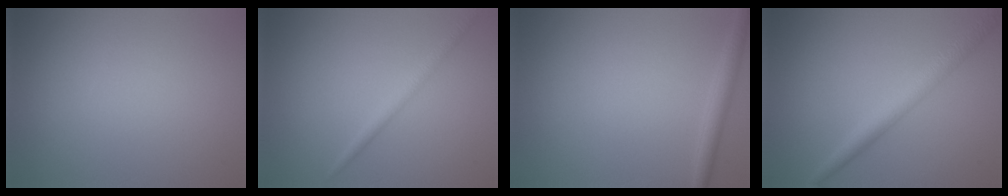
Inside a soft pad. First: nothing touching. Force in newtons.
{"total": 1.6, "press": 1.6, "slide": 0.1}
{"total": 1.8, "press": 1.8, "slide": 0.1}
{"total": 3.4, "press": 3.4, "slide": 0.1}